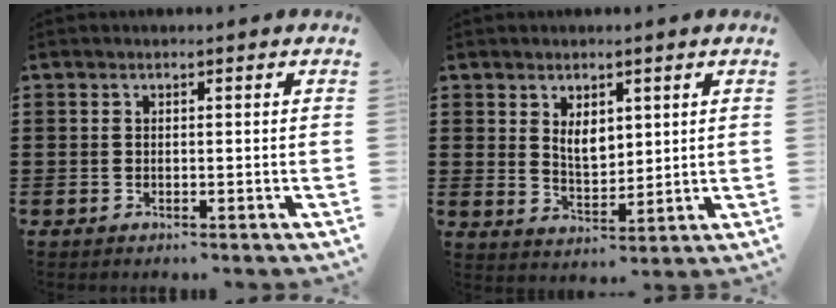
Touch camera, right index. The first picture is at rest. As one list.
[{"total": 3.9, "force": [1.9, 2.2, 2.6], "torque": [-0.050, 0.003, 0.033]}]